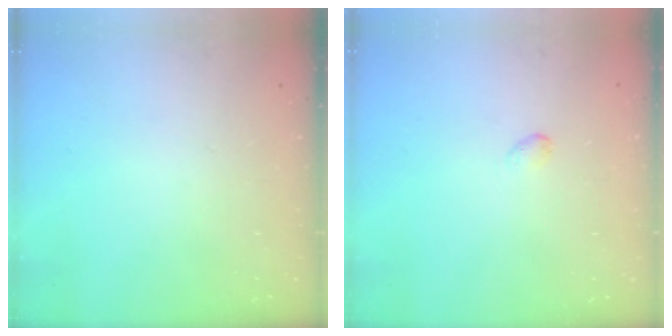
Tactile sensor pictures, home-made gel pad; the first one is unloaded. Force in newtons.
{"total": 2.7, "press": 2.6, "slide": 0.5}